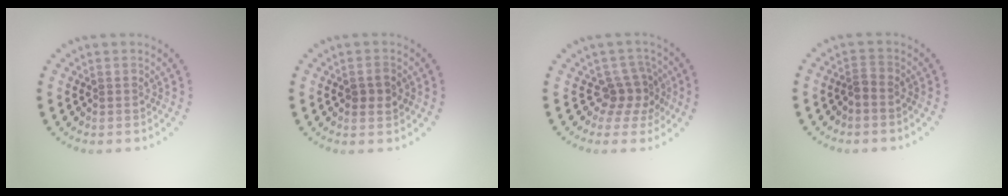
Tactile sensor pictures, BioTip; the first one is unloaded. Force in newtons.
{"total": 1.6, "press": 1.5, "slide": 0.2}
{"total": 2.5, "press": 1.9, "slide": 1.7}
{"total": 1.1, "press": 0.8, "slide": 0.6}